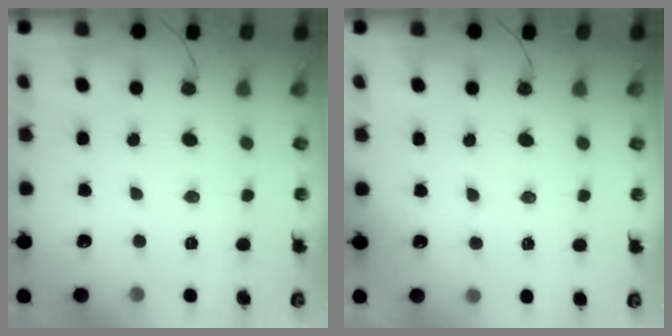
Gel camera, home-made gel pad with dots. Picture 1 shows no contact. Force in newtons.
{"total": 3.9, "press": 3.5, "slide": 1.7}